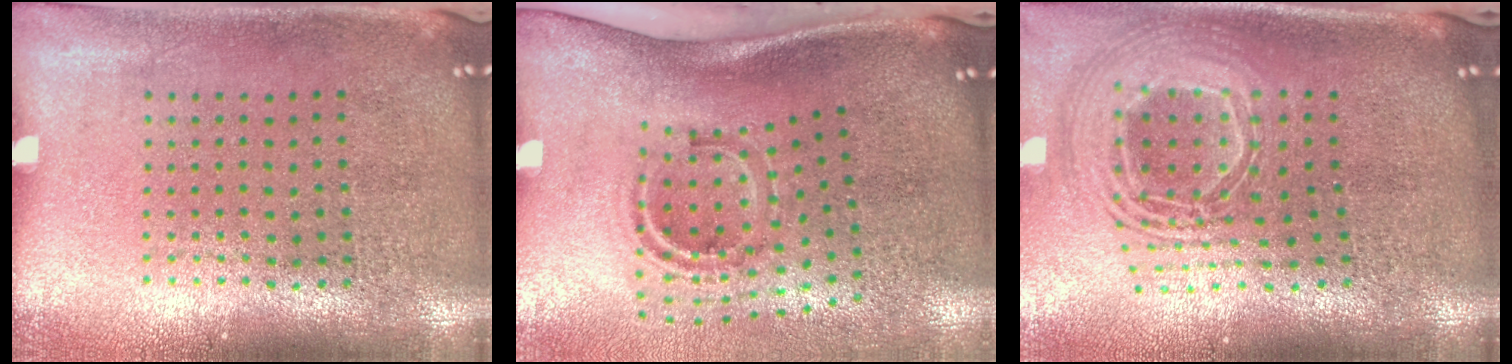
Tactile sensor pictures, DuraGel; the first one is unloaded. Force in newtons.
{"total": 1.9, "press": 1.2, "slide": 1.5}
{"total": 2.6, "press": 1.9, "slide": 1.8}